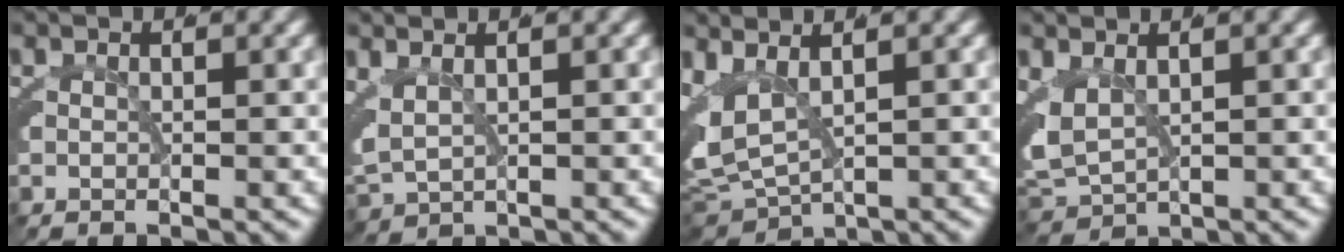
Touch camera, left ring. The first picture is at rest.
{"total": 4.2, "force": [1.6, 3.1, 2.3], "torque": [-0.063, -0.011, 0.039]}
{"total": 8.7, "force": [0.3, 7.3, 4.7], "torque": [-0.139, -0.036, 0.019]}
{"total": 5.0, "force": [0.5, 4.3, 2.5], "torque": [-0.094, -0.031, 0.028]}